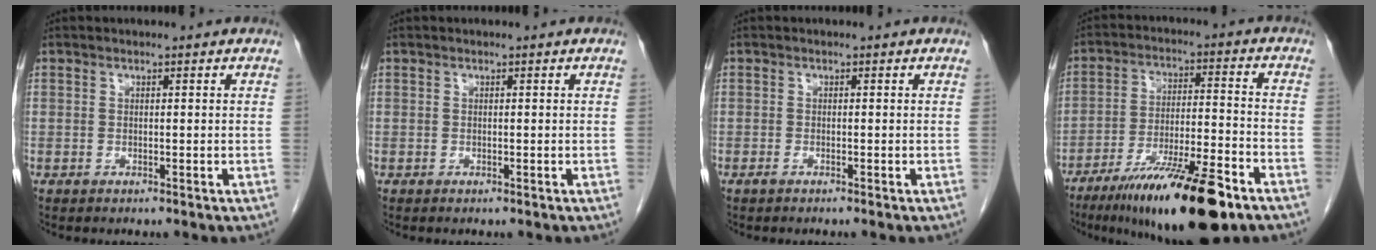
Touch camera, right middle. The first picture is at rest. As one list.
[{"total": 0.0}, {"total": 0.6, "force": [-0.4, -0.1, 0.4], "torque": [-0.007, 0.000, -0.009]}, {"total": 17.6, "force": [-11.5, 2.2, 13.1], "torque": [-0.195, -0.022, -0.191]}]